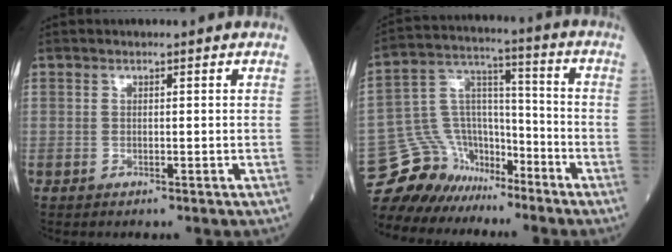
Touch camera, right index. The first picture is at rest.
{"total": 13.3, "force": [-11.6, 6.3, 1.5], "torque": [-0.042, 0.072, -0.208]}